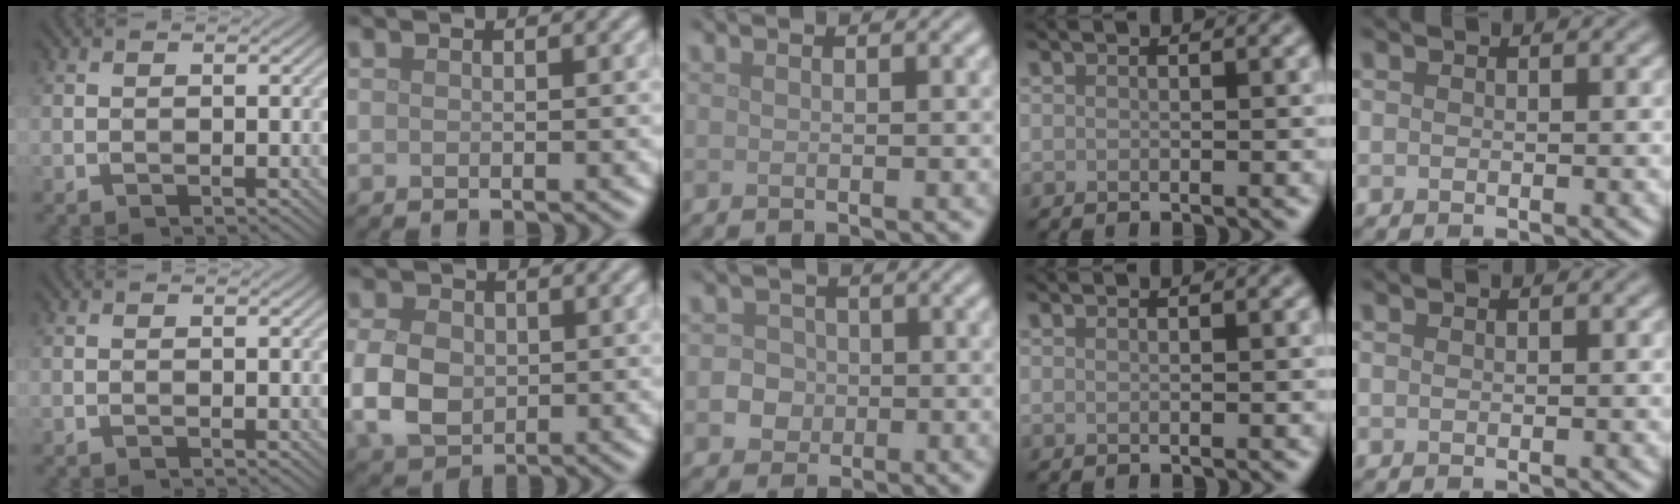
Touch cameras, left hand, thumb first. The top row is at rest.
{"index": {"total": 5.2, "force": [-0.2, 3.9, 3.3], "torque": [-0.076, -0.001, -0.008]}, "middle": {"total": 2.9, "force": [-0.5, 2.7, 0.9], "torque": [0.008, 0.006, -0.023]}}